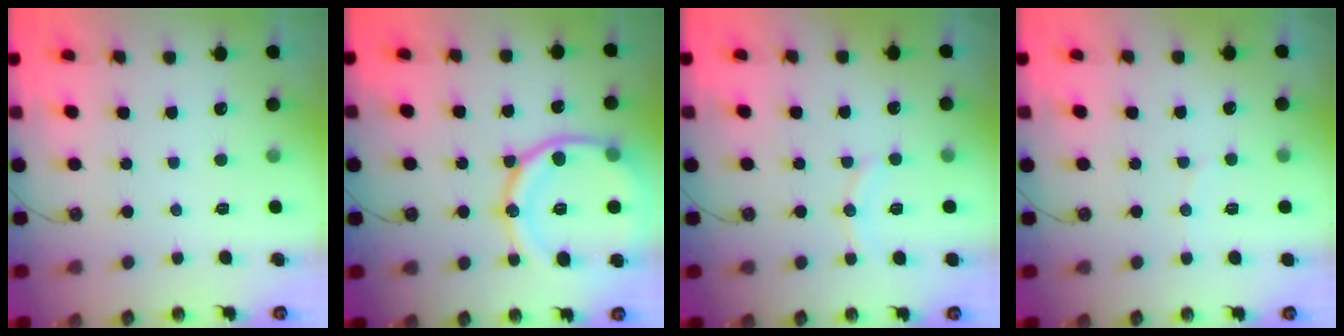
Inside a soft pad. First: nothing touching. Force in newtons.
{"total": 19.3, "press": 19.2, "slide": 2.1}
{"total": 6.7, "press": 6.4, "slide": 1.9}
{"total": 3.4, "press": 3.1, "slide": 1.4}